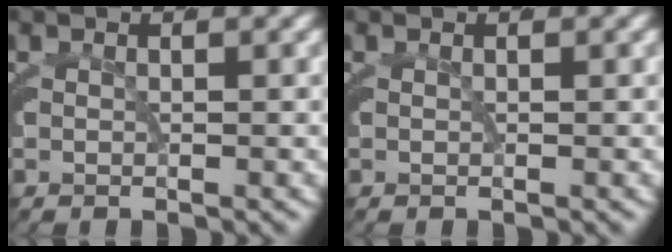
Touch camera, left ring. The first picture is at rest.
{"total": 0.0}